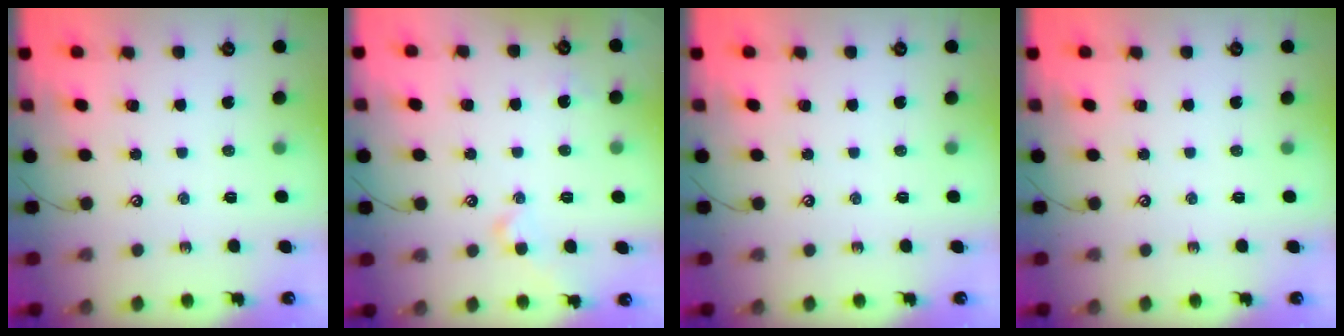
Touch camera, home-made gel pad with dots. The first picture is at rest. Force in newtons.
{"total": 1.1, "press": 1.1, "slide": 0.4}
{"total": 0.0}
{"total": 0.0}